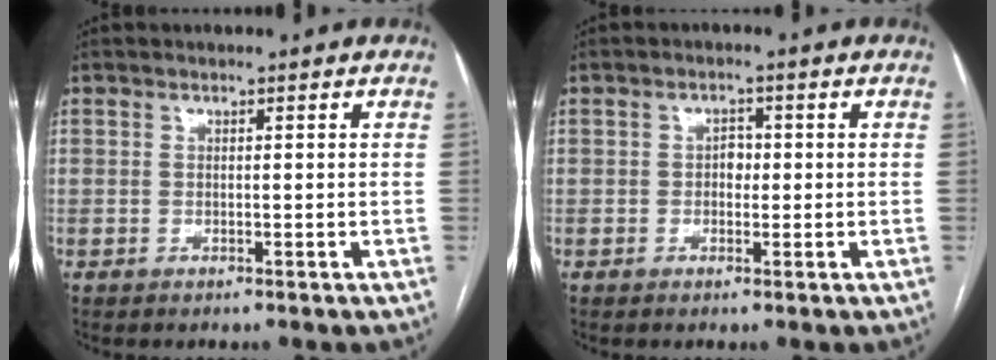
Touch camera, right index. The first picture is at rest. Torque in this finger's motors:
{"motor_torque": [0.42, 0.12, -0.02, 0.02]}